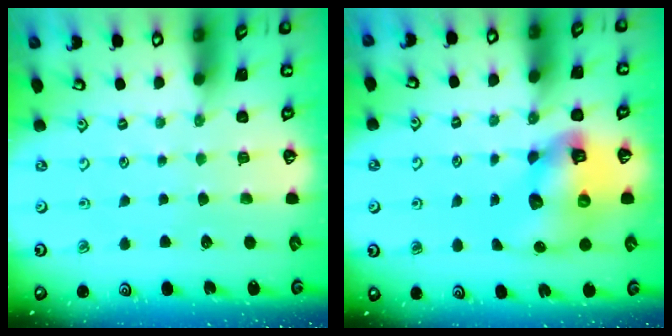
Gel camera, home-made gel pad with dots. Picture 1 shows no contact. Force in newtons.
{"total": 12.8, "press": 12.7, "slide": 1.7}